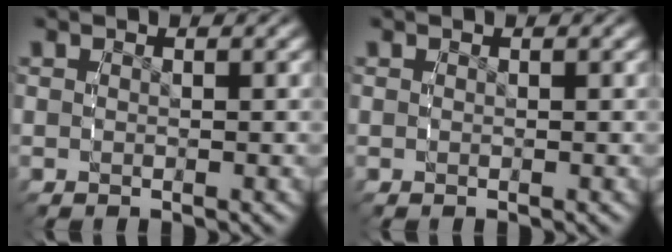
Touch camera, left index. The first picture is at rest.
{"total": 0.0}